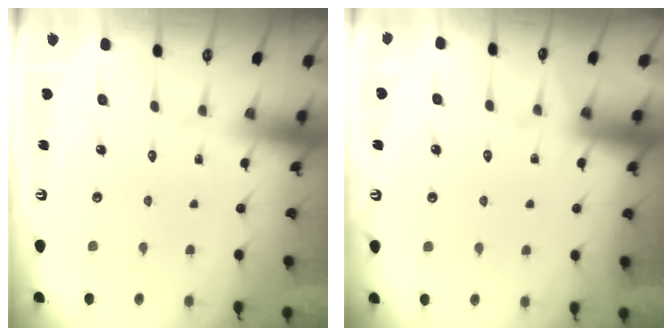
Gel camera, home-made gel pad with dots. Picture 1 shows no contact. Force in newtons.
{"total": 3.0, "press": 3.0, "slide": 0.4}